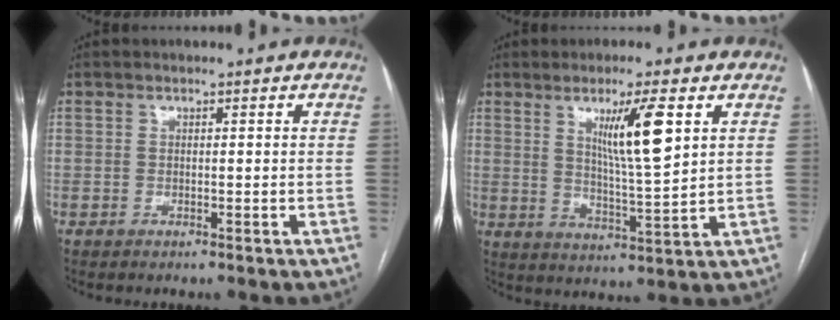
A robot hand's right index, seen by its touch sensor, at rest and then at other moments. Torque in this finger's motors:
{"motor_torque": [0.38, 0.24, 0.40, 0.09]}